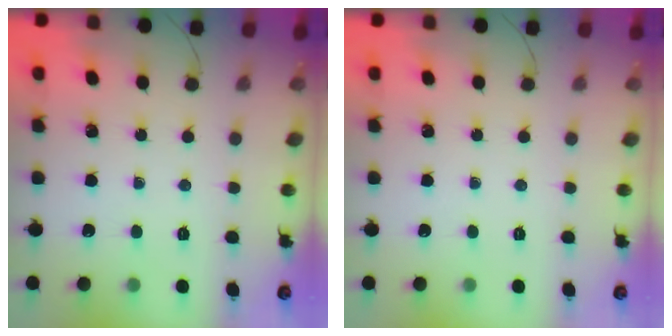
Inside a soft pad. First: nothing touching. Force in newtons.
{"total": 0.0}